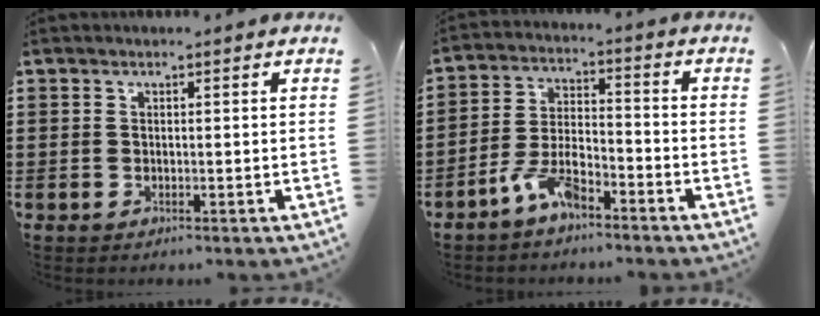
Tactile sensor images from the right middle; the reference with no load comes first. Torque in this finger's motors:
{"motor_torque": [1.94, 0.19, 0.45, 0.07]}